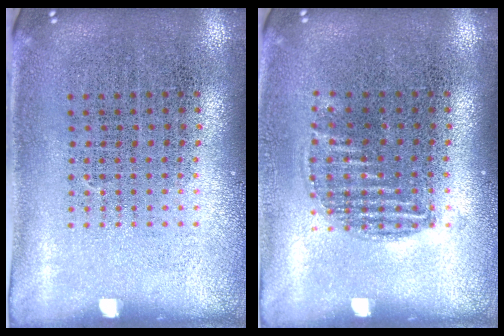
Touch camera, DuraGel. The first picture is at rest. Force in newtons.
{"total": 0.9, "press": 0.8, "slide": 0.3}